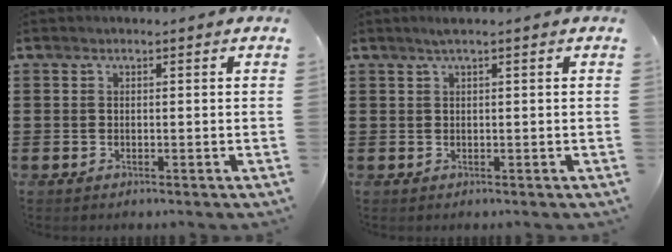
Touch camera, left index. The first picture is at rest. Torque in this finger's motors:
{"motor_torque": [0.23, -0.17, 0.12, 0.04]}